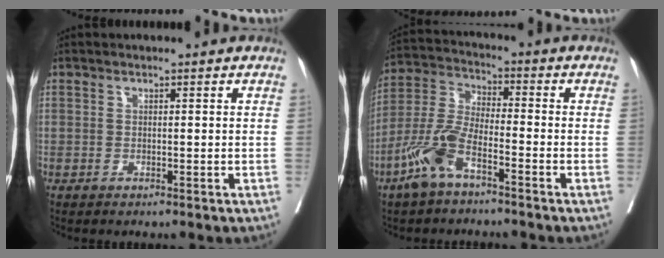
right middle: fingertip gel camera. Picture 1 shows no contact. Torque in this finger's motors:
{"motor_torque": [1.30, -0.84, 0.50, 0.19]}